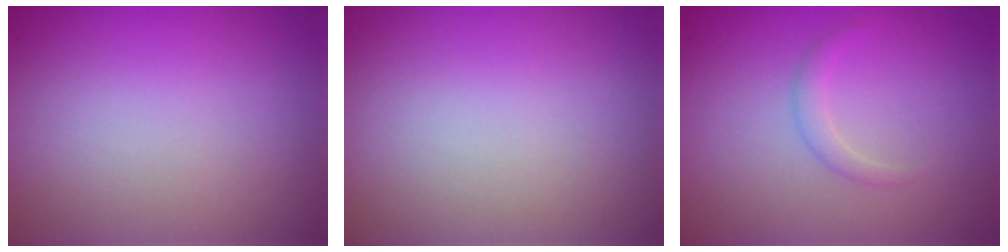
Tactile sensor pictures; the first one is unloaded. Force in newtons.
{"total": 0.0}
{"total": 1.2, "press": 1.1, "slide": 0.1}